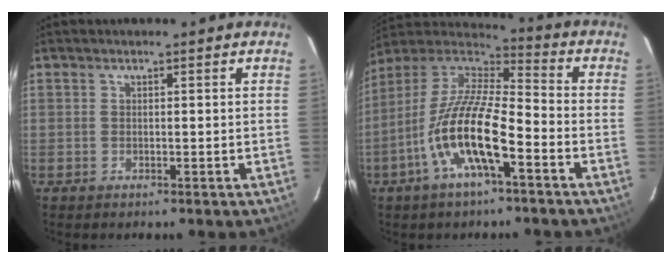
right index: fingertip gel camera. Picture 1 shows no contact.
{"total": 16.2, "force": [-6.7, 4.1, 14.2], "torque": [-0.275, -0.012, -0.136]}